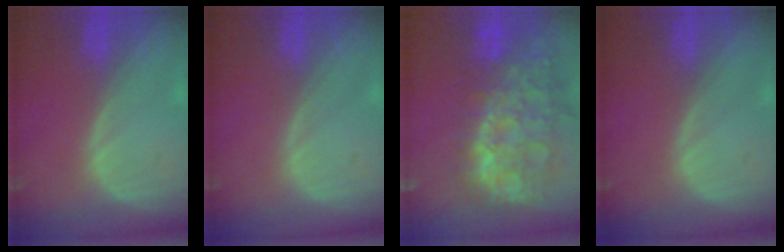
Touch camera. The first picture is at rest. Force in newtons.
{"total": 0.0}
{"total": 15.0, "press": 12.2, "slide": 8.7}
{"total": 0.0}